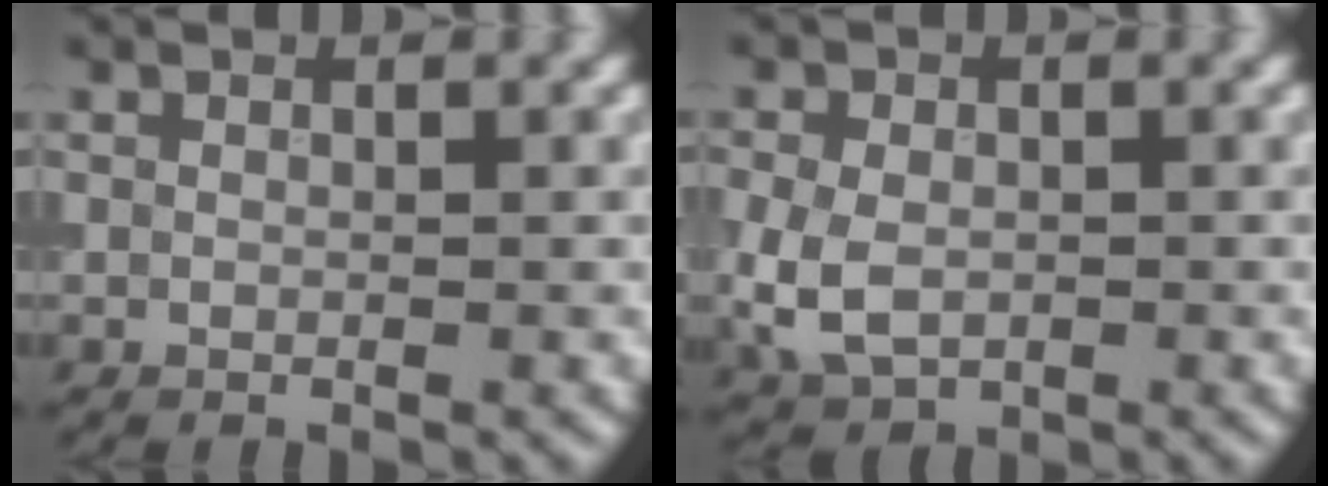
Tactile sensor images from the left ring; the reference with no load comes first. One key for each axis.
{"total": 4.5, "fx": -0.8, "fy": 3.3, "fz": 3.0, "tx": -0.075, "ty": -0.009, "tz": -0.017}